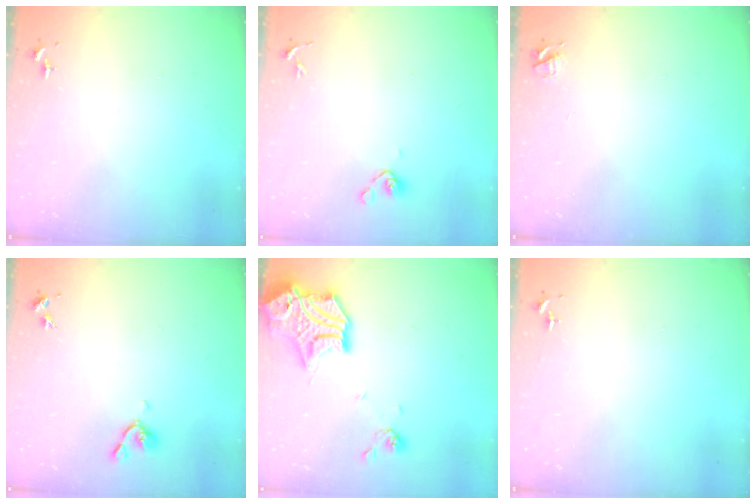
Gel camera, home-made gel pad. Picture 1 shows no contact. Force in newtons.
{"total": 5.9, "press": 5.4, "slide": 2.4}
{"total": 4.7, "press": 4.7, "slide": 0.6}
{"total": 5.6, "press": 5.5, "slide": 1.0}
{"total": 18.4, "press": 18.3, "slide": 2.2}
{"total": 0.0}